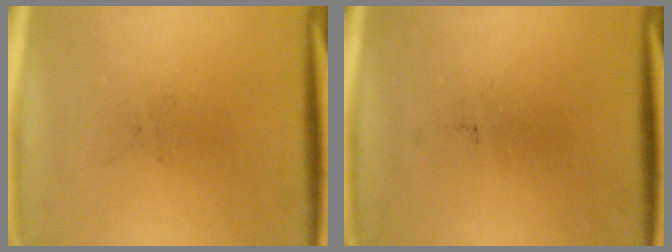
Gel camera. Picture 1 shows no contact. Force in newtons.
{"total": 0.0}